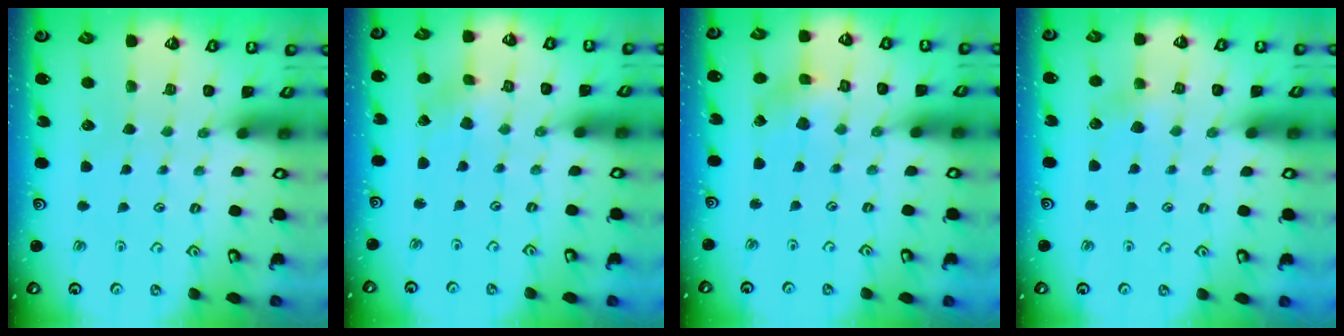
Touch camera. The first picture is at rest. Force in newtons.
{"total": 0.6, "press": 0.5, "slide": 0.2}
{"total": 2.2, "press": 2.2, "slide": 0.3}
{"total": 3.8, "press": 3.7, "slide": 0.4}